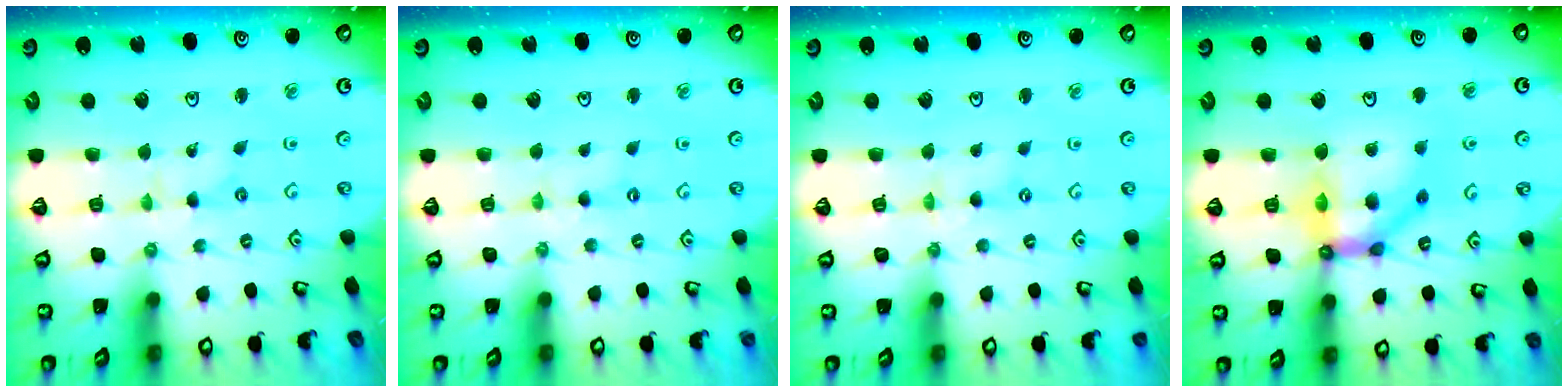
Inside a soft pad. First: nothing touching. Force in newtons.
{"total": 0.0}
{"total": 0.0}
{"total": 13.6, "press": 13.6, "slide": 1.4}